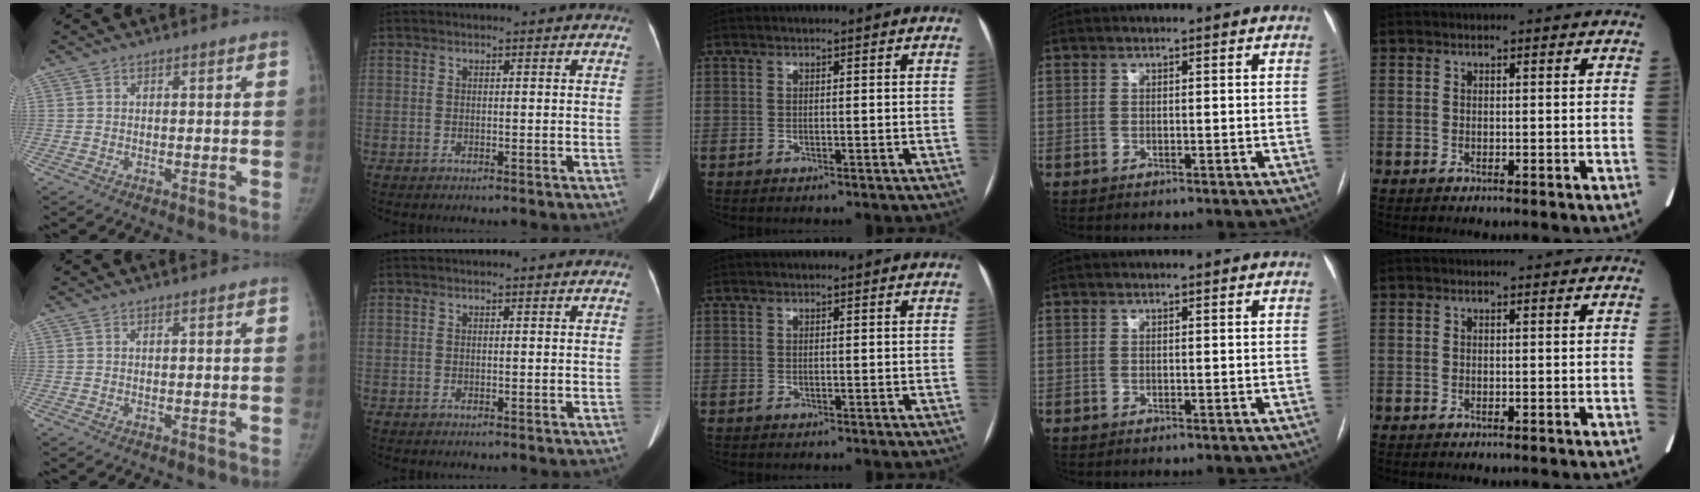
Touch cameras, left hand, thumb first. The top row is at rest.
{}